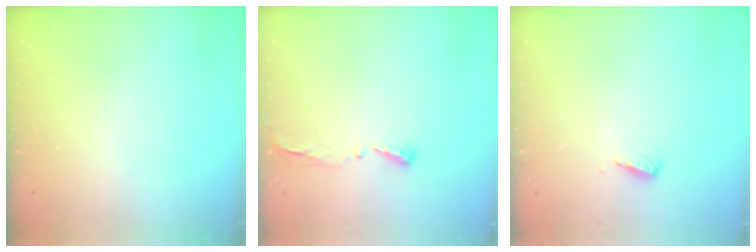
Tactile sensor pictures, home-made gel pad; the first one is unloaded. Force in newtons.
{"total": 3.8, "press": 3.7, "slide": 0.3}
{"total": 3.0, "press": 3.0, "slide": 0.1}